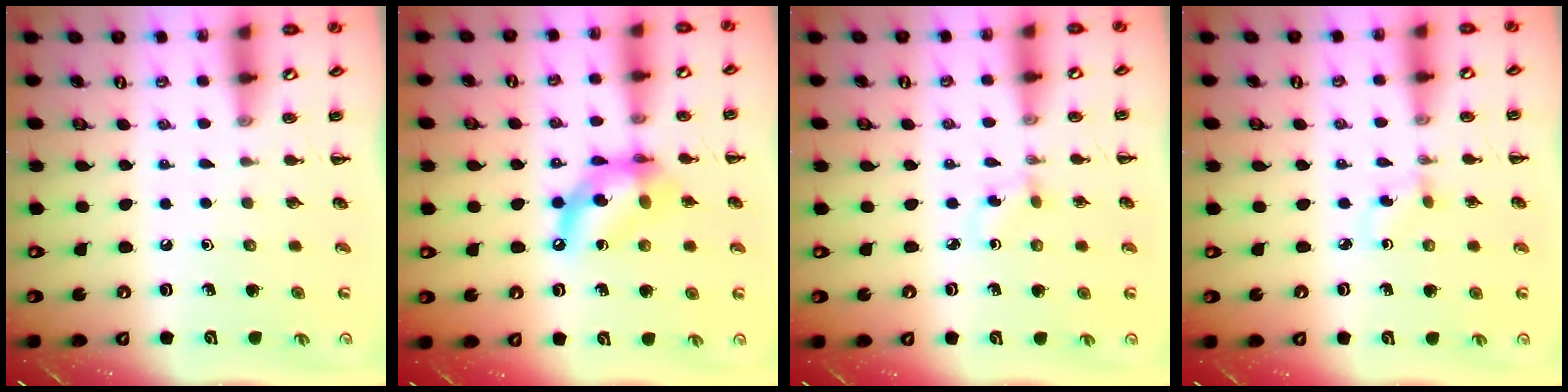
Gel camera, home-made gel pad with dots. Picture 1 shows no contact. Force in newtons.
{"total": 12.9, "press": 12.5, "slide": 3.3}
{"total": 1.9, "press": 1.6, "slide": 1.0}
{"total": 1.9, "press": 1.6, "slide": 1.0}